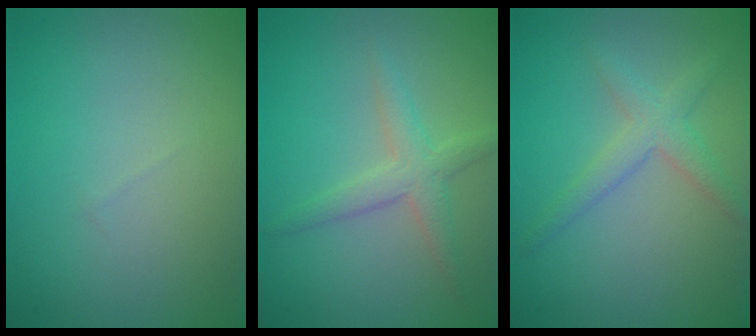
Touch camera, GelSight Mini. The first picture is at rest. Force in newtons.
{"total": 2.6, "press": 2.6, "slide": 0.1}
{"total": 1.9, "press": 1.9, "slide": 0.1}